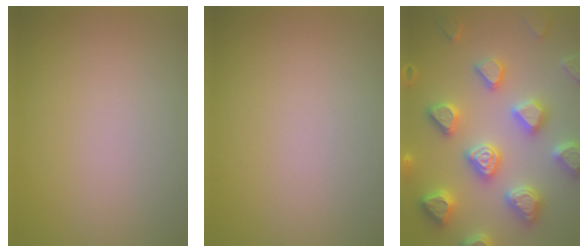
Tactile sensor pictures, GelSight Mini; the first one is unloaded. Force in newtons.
{"total": 0.0}
{"total": 7.3, "press": 7.1, "slide": 1.7}